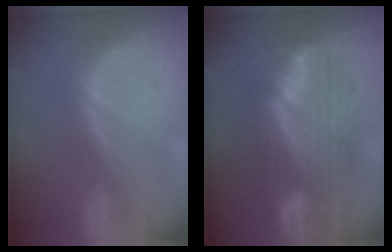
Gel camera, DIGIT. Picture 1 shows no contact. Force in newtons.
{"total": 10.0, "press": 10.0, "slide": 0.6}